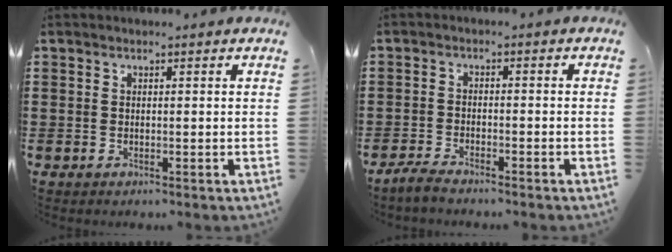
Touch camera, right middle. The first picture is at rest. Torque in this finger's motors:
{"motor_torque": [0.53, -0.49, 0.00, 0.04]}